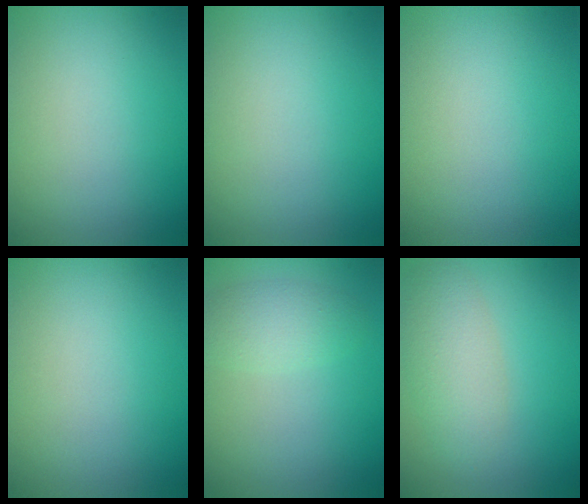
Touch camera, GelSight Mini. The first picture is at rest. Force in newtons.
{"total": 0.0}
{"total": 0.0}
{"total": 0.0}
{"total": 2.4, "press": 2.4, "slide": 0.1}
{"total": 3.5, "press": 3.5, "slide": 0.1}